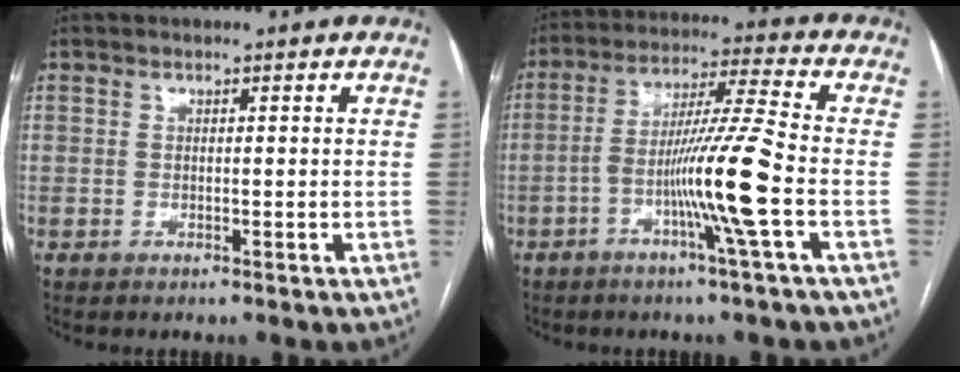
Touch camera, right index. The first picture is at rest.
{"total": 11.4, "force": [-3.7, -1.8, 10.7], "torque": [-0.201, 0.000, -0.072]}